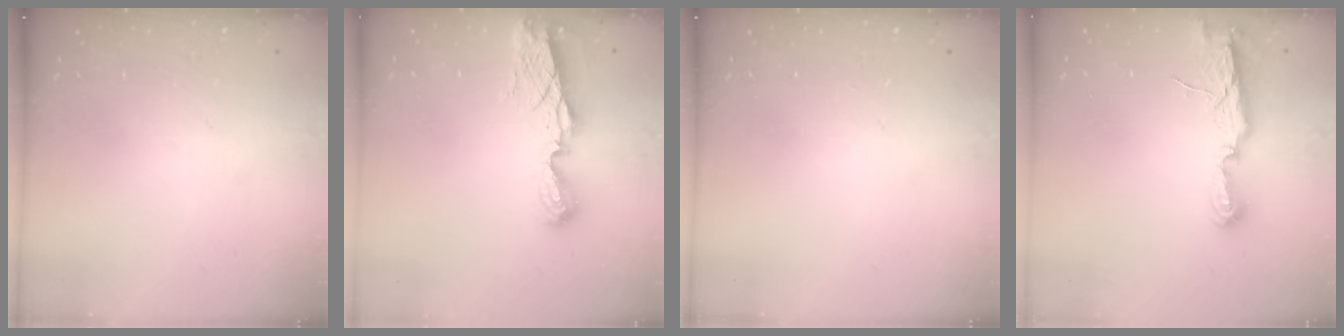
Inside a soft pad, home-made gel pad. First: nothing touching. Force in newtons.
{"total": 8.4, "press": 8.4, "slide": 1.1}
{"total": 0.0}
{"total": 7.0, "press": 7.0, "slide": 0.5}